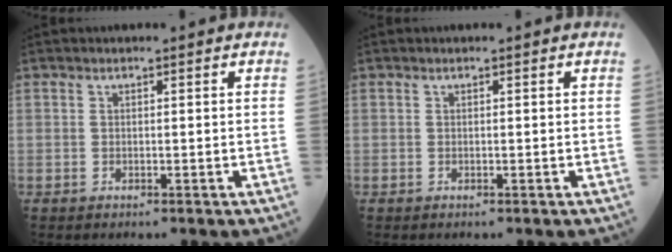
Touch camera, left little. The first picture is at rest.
{"total": 0.0}